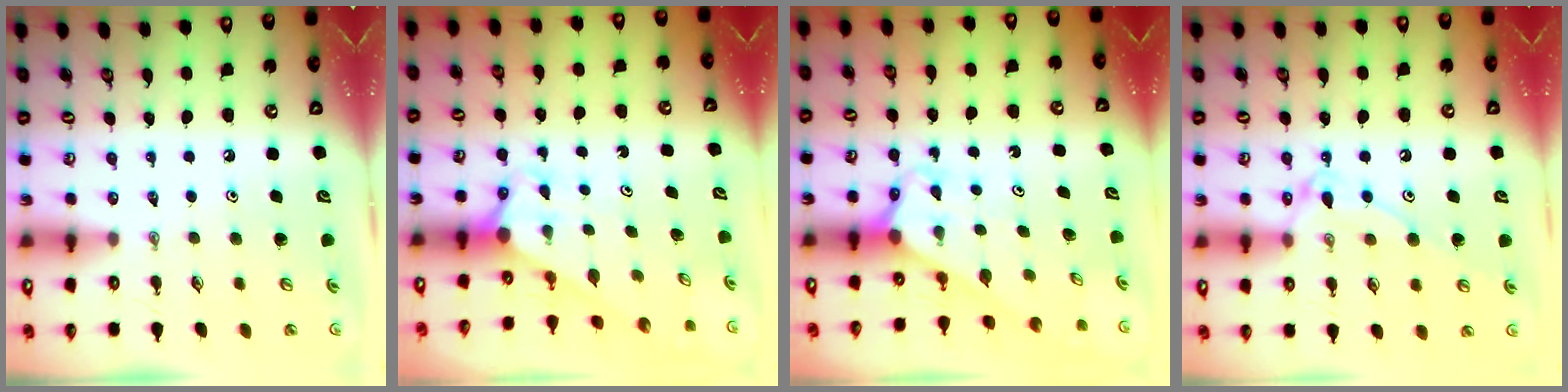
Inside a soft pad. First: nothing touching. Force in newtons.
{"total": 2.9, "press": 2.9, "slide": 0.0}
{"total": 2.4, "press": 2.4, "slide": 0.1}
{"total": 11.4, "press": 11.4, "slide": 1.1}